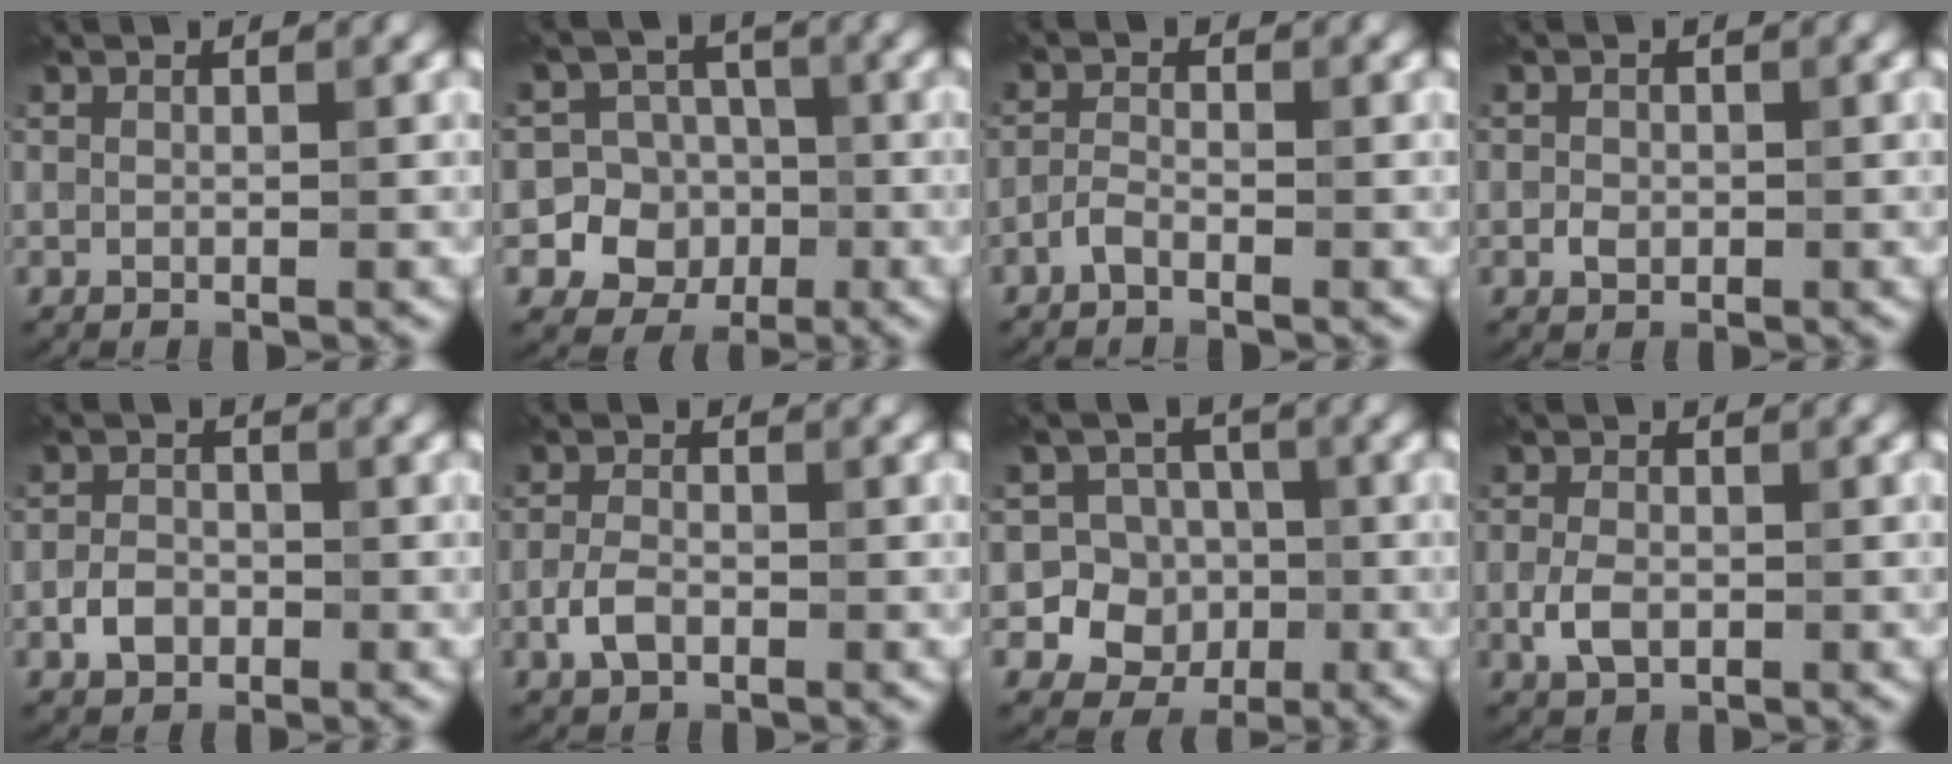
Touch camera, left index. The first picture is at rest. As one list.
[{"total": 9.4, "force": [-2.4, 9.0, 1.4], "torque": [-0.030, 0.004, -0.055]}, {"total": 1.4, "force": [-1.0, 0.4, 0.8], "torque": [-0.021, 0.002, -0.025]}, {"total": 1.1, "force": [-0.3, 0.9, 0.5], "torque": [-0.006, -0.003, -0.009]}, {"total": 2.4, "force": [-1.0, 1.8, 1.2], "torque": [-0.019, 0.002, -0.024]}, {"total": 2.3, "force": [-1.0, 1.4, 1.6], "torque": [-0.034, 0.002, -0.024]}, {"total": 8.8, "force": [-1.7, 8.5, 1.7], "torque": [-0.036, 0.014, -0.053]}, {"total": 2.6, "force": [-0.6, 1.7, 1.8], "torque": [-0.038, -0.003, -0.013]}]